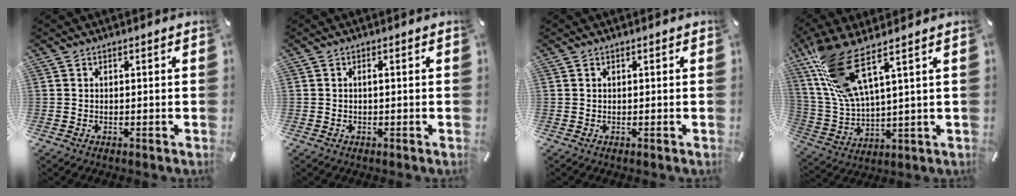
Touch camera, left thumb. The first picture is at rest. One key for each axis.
{"total": 0.6, "fx": -0.2, "fy": 0.1, "fz": 0.6, "tx": -0.011, "ty": 0.000, "tz": -0.003}
{"total": 0.0}
{"total": 14.5, "fx": 8.2, "fy": 4.2, "fz": 11.2, "tx": -0.257, "ty": -0.028, "tz": 0.142}